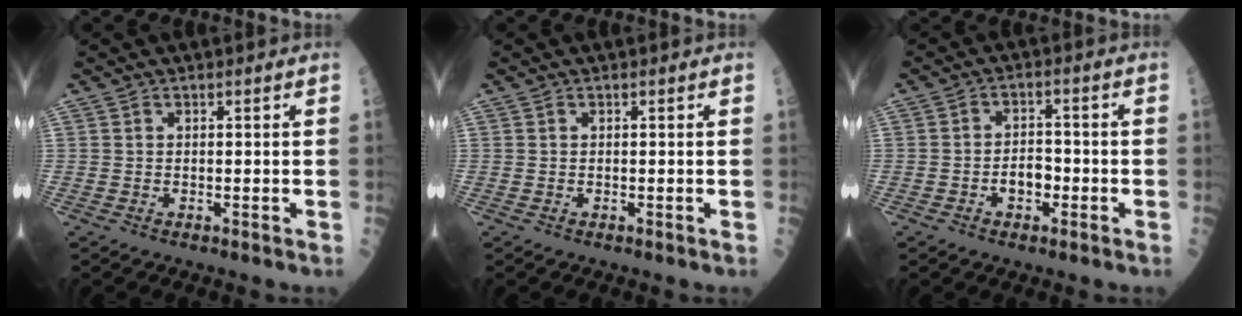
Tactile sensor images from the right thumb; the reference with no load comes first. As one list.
[{"total": 0.0}, {"total": 4.4, "force": [-1.6, 2.8, 3.0], "torque": [-0.028, 0.019, -0.027]}]